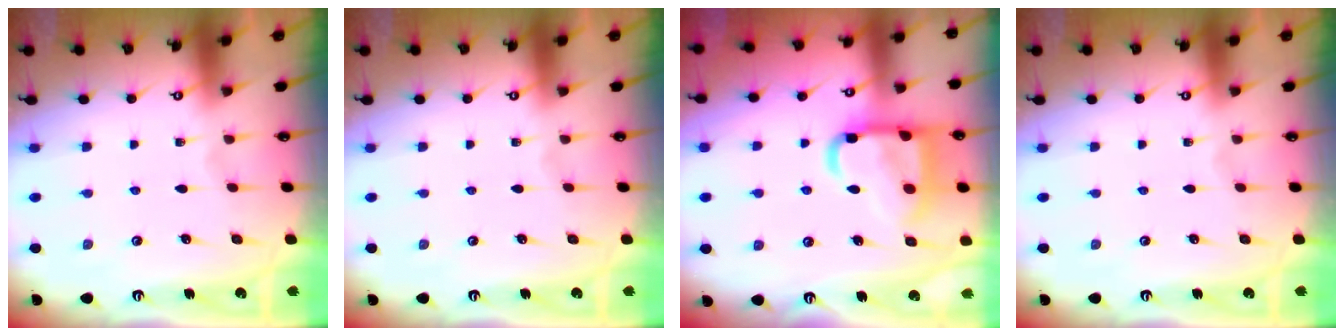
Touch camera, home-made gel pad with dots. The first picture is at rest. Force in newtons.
{"total": 0.0}
{"total": 18.0, "press": 17.9, "slide": 1.7}
{"total": 0.0}